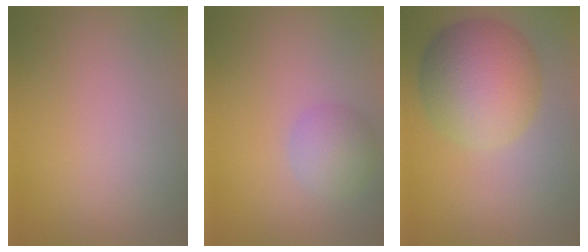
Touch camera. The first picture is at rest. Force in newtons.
{"total": 2.6, "press": 2.6, "slide": 0.1}
{"total": 8.4, "press": 8.4, "slide": 0.3}